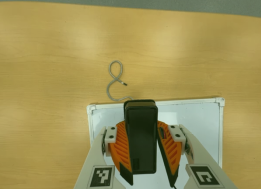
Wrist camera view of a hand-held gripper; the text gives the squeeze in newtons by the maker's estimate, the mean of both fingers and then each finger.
{"total": 11.6, "left": 10.4, "right": 12.8}